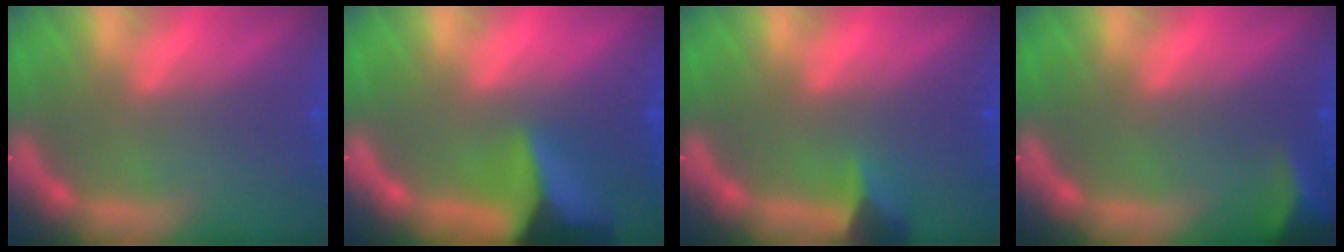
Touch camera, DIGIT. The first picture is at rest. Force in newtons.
{"total": 8.9}
{"total": 2.4}
{"total": 4.0}